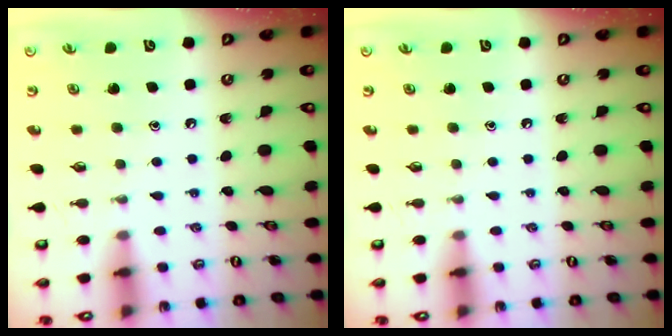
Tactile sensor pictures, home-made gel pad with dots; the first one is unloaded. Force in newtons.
{"total": 0.0}